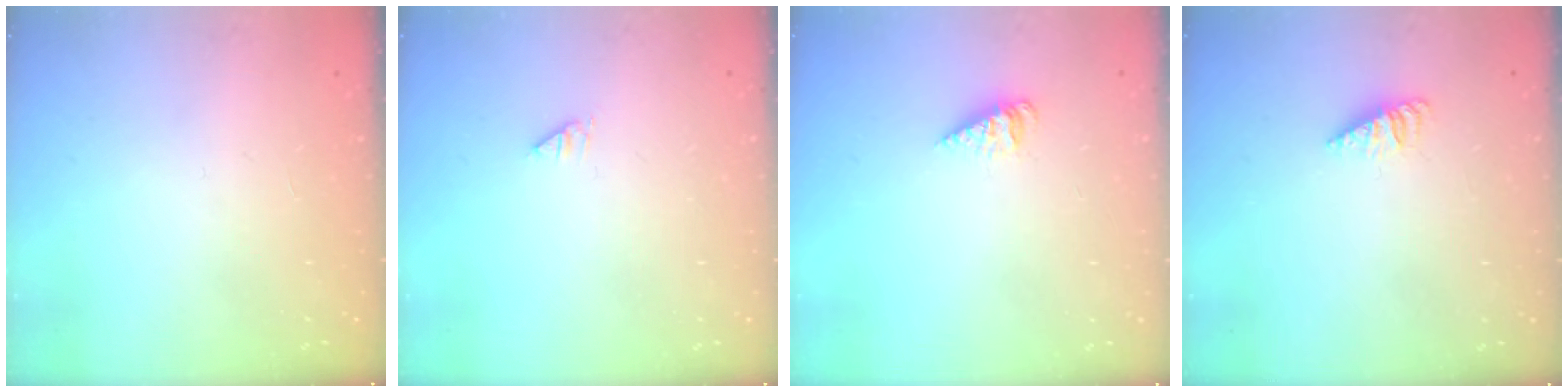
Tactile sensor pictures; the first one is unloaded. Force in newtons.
{"total": 0.0}
{"total": 2.8, "press": 2.8, "slide": 0.2}
{"total": 1.8, "press": 1.8, "slide": 0.4}